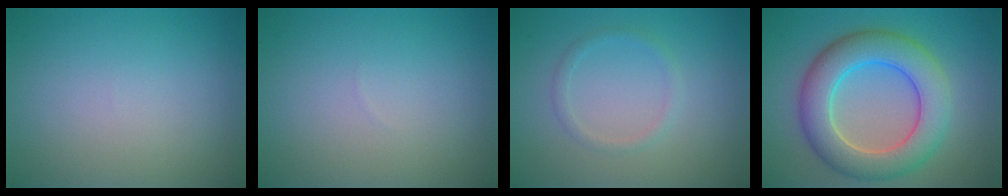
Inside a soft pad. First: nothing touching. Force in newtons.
{"total": 0.0}
{"total": 1.2, "press": 1.2, "slide": 0.1}
{"total": 8.1, "press": 8.1, "slide": 0.4}